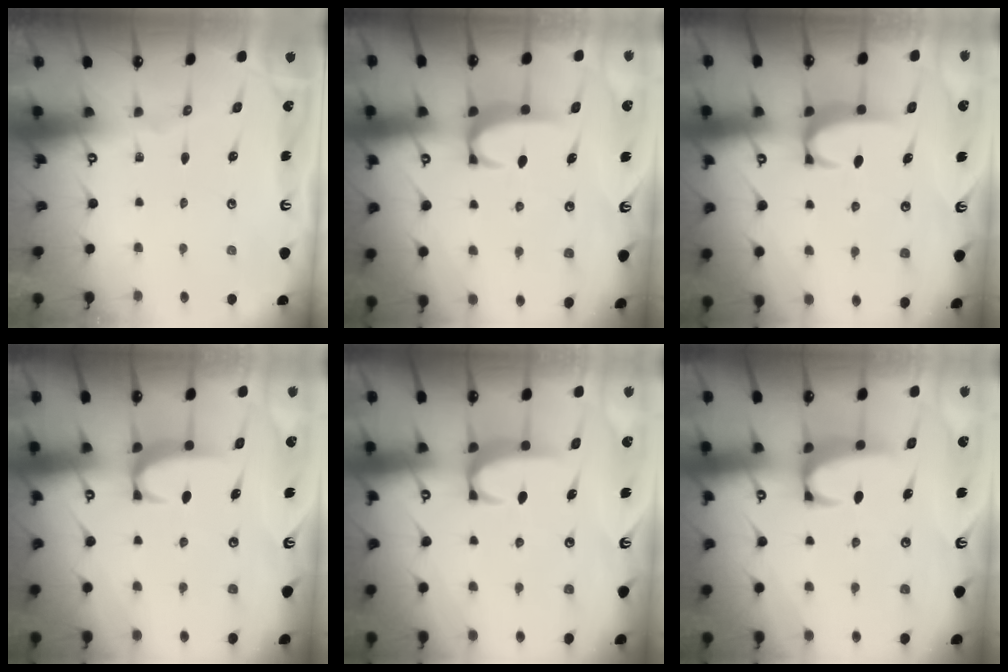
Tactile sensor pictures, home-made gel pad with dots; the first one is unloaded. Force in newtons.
{"total": 2.0, "press": 1.9, "slide": 0.5}
{"total": 2.0, "press": 1.9, "slide": 0.5}
{"total": 1.6, "press": 1.6, "slide": 0.5}
{"total": 2.2, "press": 2.1, "slide": 0.5}
{"total": 2.2, "press": 2.0, "slide": 0.7}